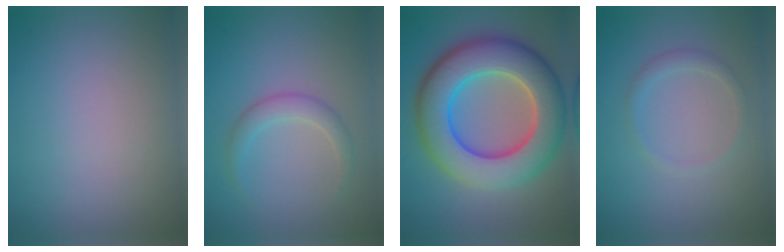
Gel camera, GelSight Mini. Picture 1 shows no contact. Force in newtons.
{"total": 2.0, "press": 2.0, "slide": 0.1}
{"total": 11.6, "press": 11.6, "slide": 0.4}
{"total": 1.3, "press": 1.3, "slide": 0.2}